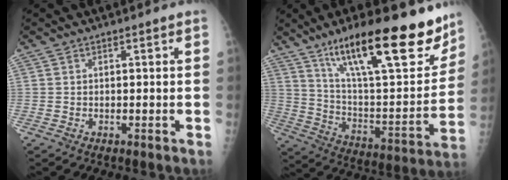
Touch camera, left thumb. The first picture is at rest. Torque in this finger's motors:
{"motor_torque": [0.73, 0.73, 1.50, -1.27, 0.36]}